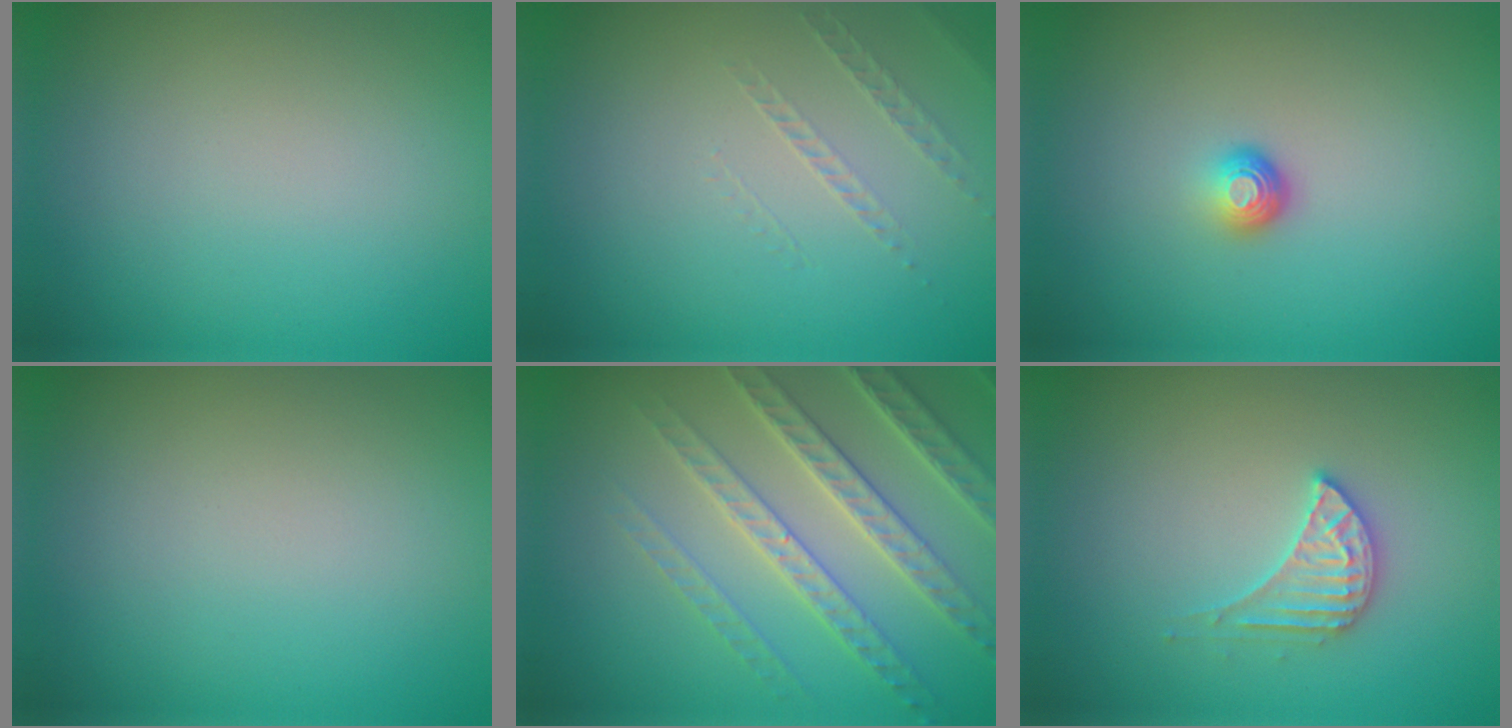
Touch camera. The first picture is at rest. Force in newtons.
{"total": 1.0, "press": 0.4, "slide": 0.9}
{"total": 1.6, "press": 1.0, "slide": 1.2}
{"total": 0.0}
{"total": 5.8, "press": 4.8, "slide": 3.3}
{"total": 2.6, "press": 2.6, "slide": 0.2}